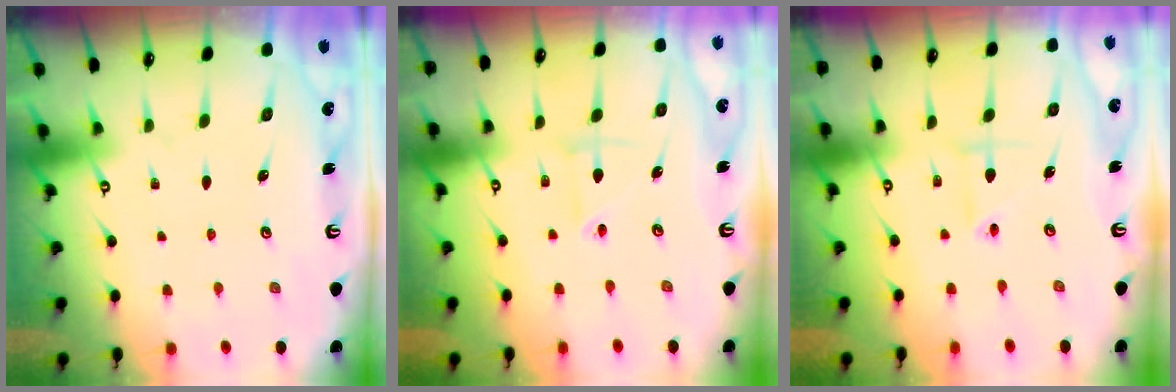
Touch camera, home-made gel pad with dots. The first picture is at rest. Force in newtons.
{"total": 2.8, "press": 2.7, "slide": 0.9}
{"total": 2.9, "press": 2.9, "slide": 0.2}